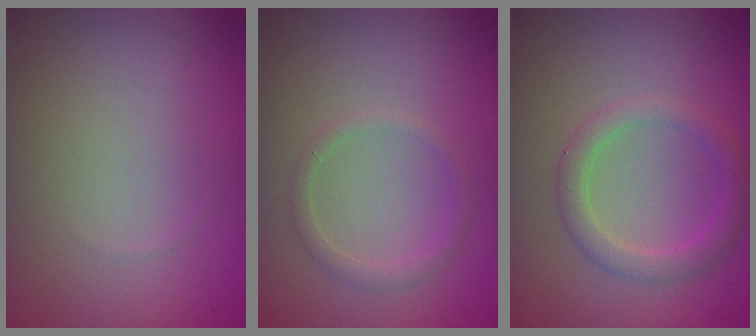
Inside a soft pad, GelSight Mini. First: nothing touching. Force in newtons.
{"total": 1.3, "press": 1.3, "slide": 0.0}
{"total": 2.5, "press": 2.5, "slide": 0.1}